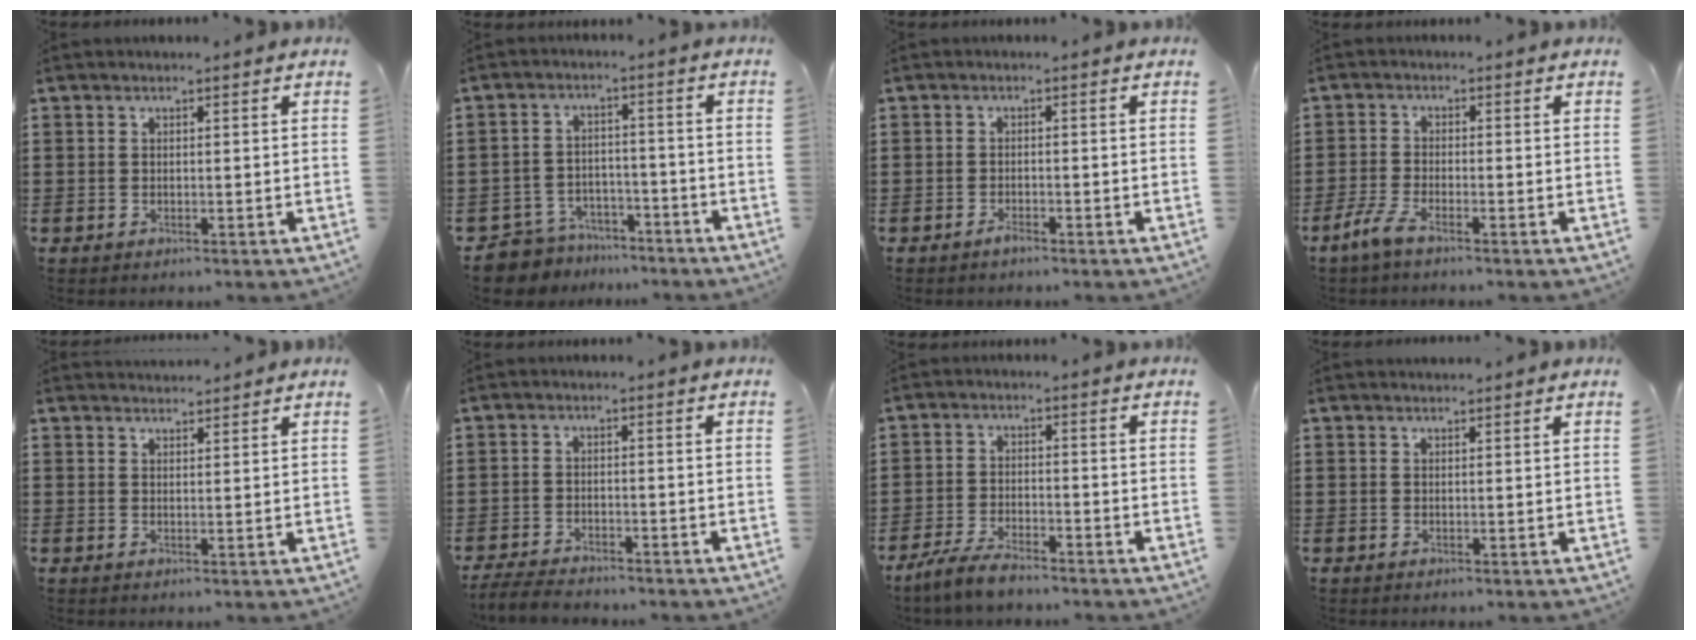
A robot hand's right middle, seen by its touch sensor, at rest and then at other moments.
{"total": 6.1, "force": [-6.0, 1.3, 0.1], "torque": [-0.024, 0.006, -0.127]}
{"total": 1.4, "force": [-1.2, 0.4, 0.7], "torque": [-0.016, -0.004, -0.021]}
{"total": 3.7, "force": [-2.7, 0.8, 2.4], "torque": [-0.067, -0.007, -0.058]}
{"total": 1.7, "force": [1.7, 0.3, -0.1], "torque": [-0.002, 0.003, 0.033]}
{"total": 3.5, "force": [-3.4, 0.7, 0.6], "torque": [-0.019, 0.000, -0.073]}
{"total": 4.7, "force": [-4.1, 1.0, 2.0], "torque": [-0.047, 0.000, -0.084]}
{"total": 0.6, "force": [0.6, 0.1, 0.0], "torque": [-0.002, 0.000, 0.012]}